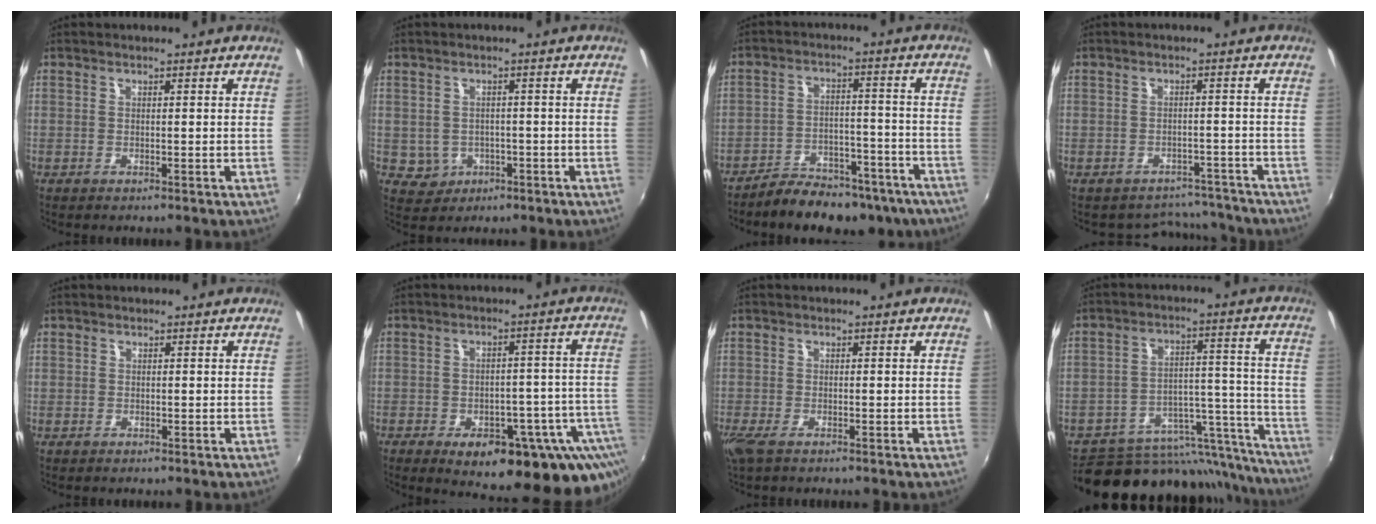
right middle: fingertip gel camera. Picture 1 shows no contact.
{"total": 4.8, "force": [-1.1, 4.5, 1.2], "torque": [-0.038, 0.007, 0.000]}
{"total": 16.2, "force": [-13.2, 6.7, 6.5], "torque": [-0.116, 0.016, -0.165]}
{"total": 7.1, "force": [-6.4, 3.1, 0.3], "torque": [-0.005, 0.020, -0.076]}
{"total": 1.1, "force": [0.0, 1.1, -0.1], "torque": [0.003, 0.006, 0.002]}
{"total": 22.9, "force": [-15.1, 9.6, 14.3], "torque": [-0.169, -0.010, -0.173]}
{"total": 2.5, "force": [-1.4, 0.6, 2.0], "torque": [-0.040, -0.011, -0.027]}
{"total": 22.2, "force": [-18.9, 9.4, 7.0], "torque": [-0.097, 0.046, -0.241]}